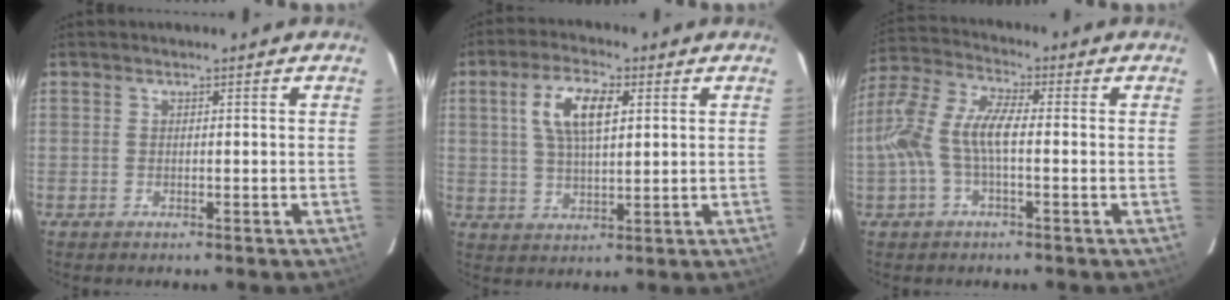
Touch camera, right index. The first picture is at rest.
{"total": 8.8, "force": [2.7, 3.5, 7.6], "torque": [-0.144, 0.012, 0.052]}
{"total": 11.1, "force": [-1.3, 4.1, 10.2], "torque": [-0.223, 0.015, -0.030]}